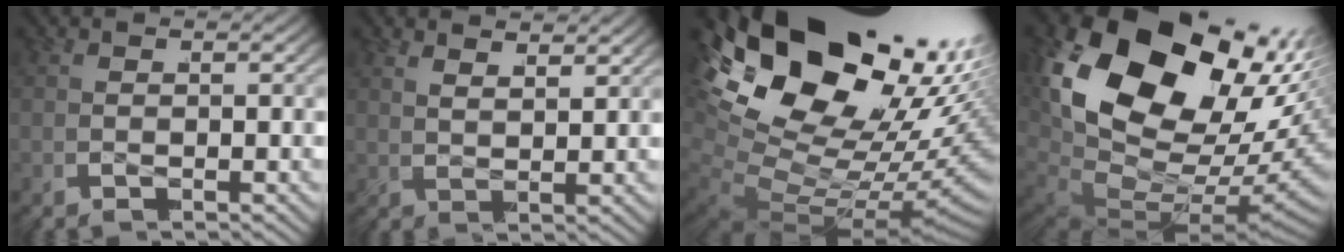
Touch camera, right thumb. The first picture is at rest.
{"total": 1.9, "force": [1.7, 0.0, 1.0], "torque": [-0.009, 0.002, 0.029]}
{"total": 23.2, "force": [1.6, 15.2, 17.5], "torque": [-0.315, -0.042, 0.040]}
{"total": 24.9, "force": [2.1, 16.4, 18.6], "torque": [-0.356, -0.034, 0.044]}